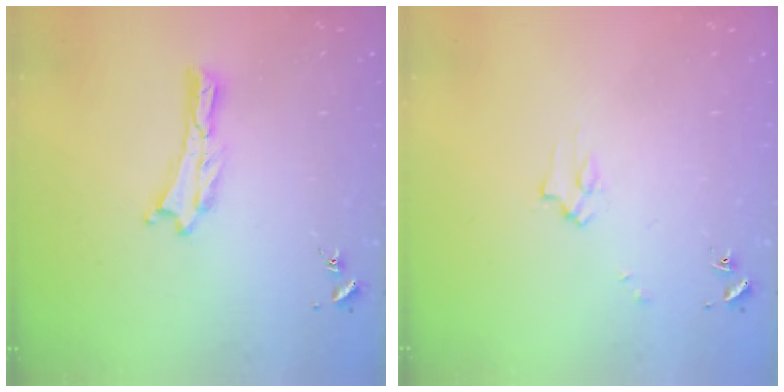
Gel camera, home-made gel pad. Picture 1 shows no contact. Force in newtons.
{"total": 2.2, "press": 2.2, "slide": 0.2}